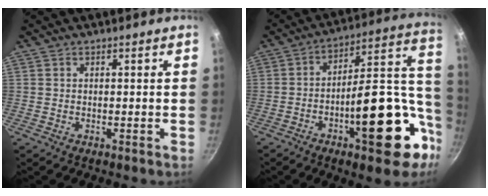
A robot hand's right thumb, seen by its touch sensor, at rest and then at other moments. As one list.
[{"total": 23.7, "force": [-6.4, 10.3, 20.4], "torque": [-0.242, 0.046, -0.084]}]